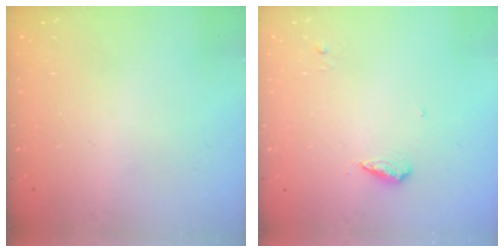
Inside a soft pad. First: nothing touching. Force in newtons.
{"total": 6.0, "press": 5.9, "slide": 1.5}